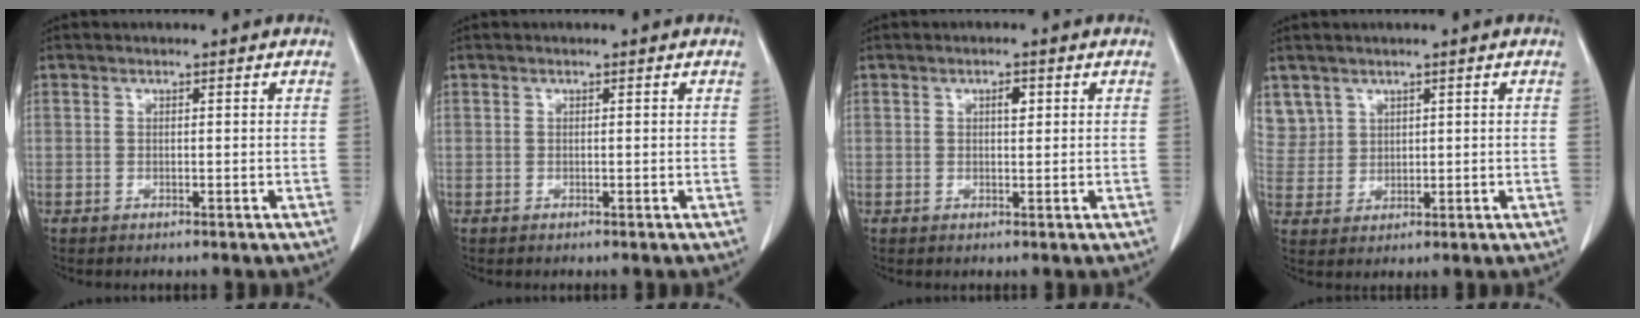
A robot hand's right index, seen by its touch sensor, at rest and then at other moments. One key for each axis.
{"total": 0.0}
{"total": 1.6, "fx": 0.6, "fy": 0.7, "fz": 1.4, "tx": -0.022, "ty": 0.001, "tz": 0.009}
{"total": 5.2, "fx": 3.3, "fy": 4.0, "fz": -0.1, "tx": 0.010, "ty": 0.005, "tz": 0.073}